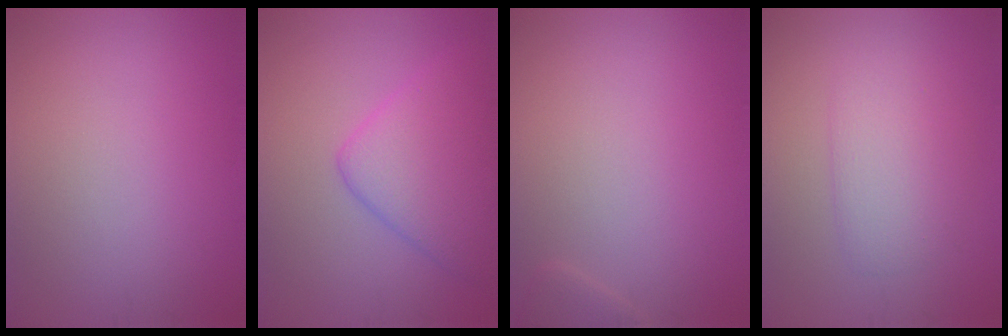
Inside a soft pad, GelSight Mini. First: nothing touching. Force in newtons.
{"total": 5.7, "press": 5.7, "slide": 0.2}
{"total": 0.9, "press": 0.9, "slide": 0.1}
{"total": 3.1, "press": 3.1, "slide": 0.0}